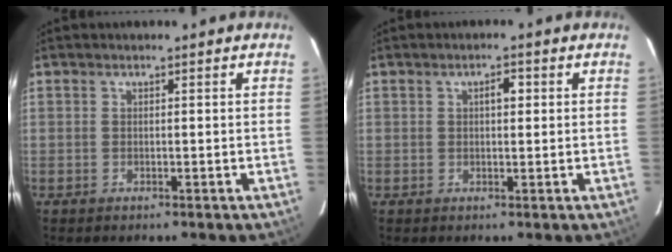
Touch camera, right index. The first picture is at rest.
{"total": 2.0, "force": [0.5, 0.8, 1.7], "torque": [-0.029, 0.007, 0.007]}